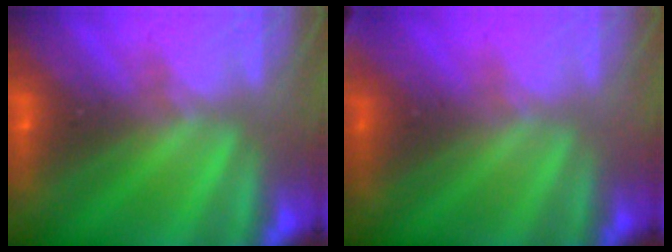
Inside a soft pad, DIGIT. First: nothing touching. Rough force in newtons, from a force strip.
{"total": 2.8}